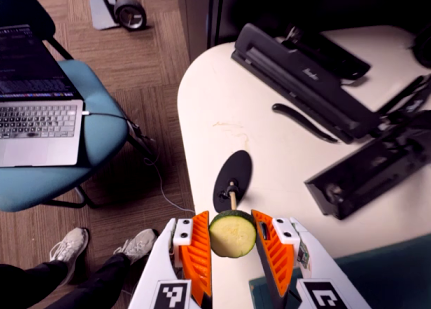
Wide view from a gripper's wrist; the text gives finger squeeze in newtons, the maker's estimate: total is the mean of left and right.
{"total": 10.0, "left": 10.1, "right": 9.9}